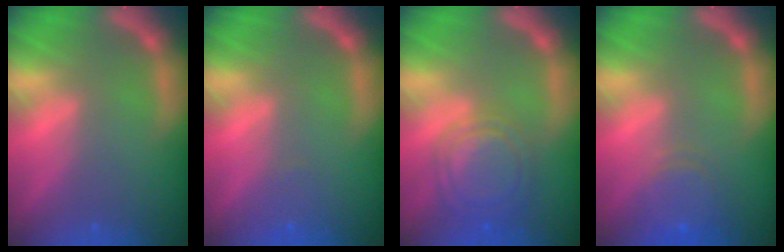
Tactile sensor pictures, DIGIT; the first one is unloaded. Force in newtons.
{"total": 1.0}
{"total": 7.0}
{"total": 4.0}